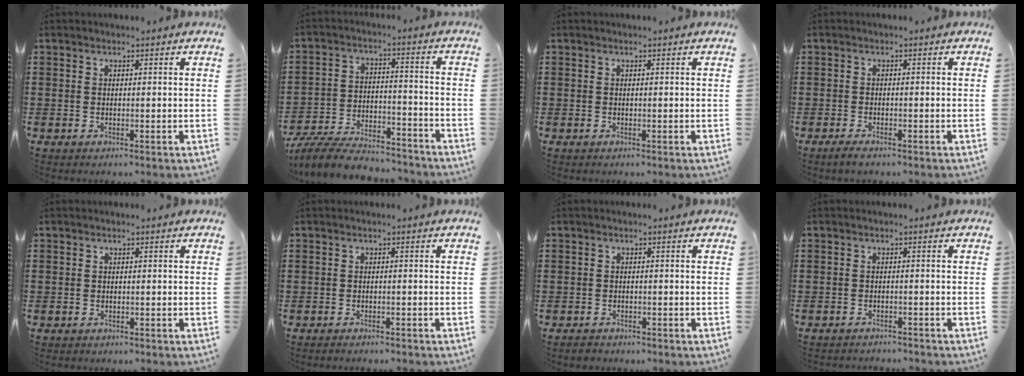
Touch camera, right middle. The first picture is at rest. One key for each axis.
{"total": 8.2, "fx": -7.8, "fy": 1.2, "fz": 2.3, "tx": -0.043, "ty": 0.017, "tz": -0.148}
{"total": 0.0}
{"total": 1.1, "fx": -0.8, "fy": 0.2, "fz": 0.7, "tx": -0.015, "ty": -0.003, "tz": -0.015}
{"total": 0.6, "fx": -0.4, "fy": 0.5, "fz": -0.1, "tx": 0.001, "ty": 0.003, "tz": -0.010}
{"total": 0.9, "fx": -0.9, "fy": -0.1, "fz": 0.0, "tx": -0.004, "ty": -0.001, "tz": -0.018}
{"total": 1.1, "fx": -0.9, "fy": 0.6, "fz": -0.1, "tx": -0.001, "ty": 0.003, "tz": -0.022}
{"total": 1.4, "fx": -1.4, "fy": 0.0, "fz": -0.1, "tx": -0.005, "ty": 0.002, "tz": -0.030}